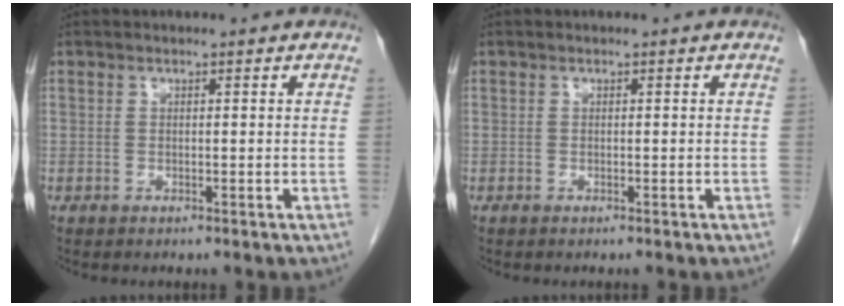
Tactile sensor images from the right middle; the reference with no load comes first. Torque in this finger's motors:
{"motor_torque": [-0.22, -0.05, -0.03, -0.01]}